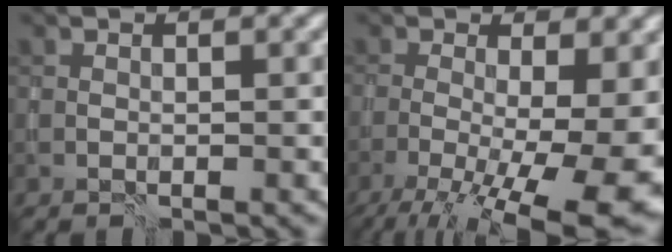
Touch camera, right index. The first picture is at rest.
{"total": 14.6, "force": [-4.2, 5.1, 13.0], "torque": [-0.183, -0.026, -0.047]}